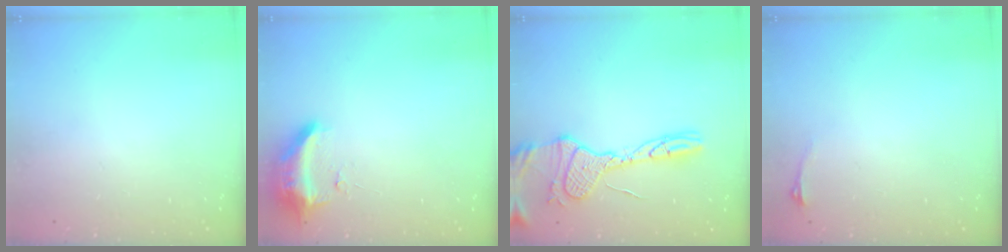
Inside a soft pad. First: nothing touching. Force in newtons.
{"total": 9.5, "press": 9.4, "slide": 1.8}
{"total": 17.0, "press": 17.0, "slide": 1.6}
{"total": 2.9, "press": 2.6, "slide": 1.5}